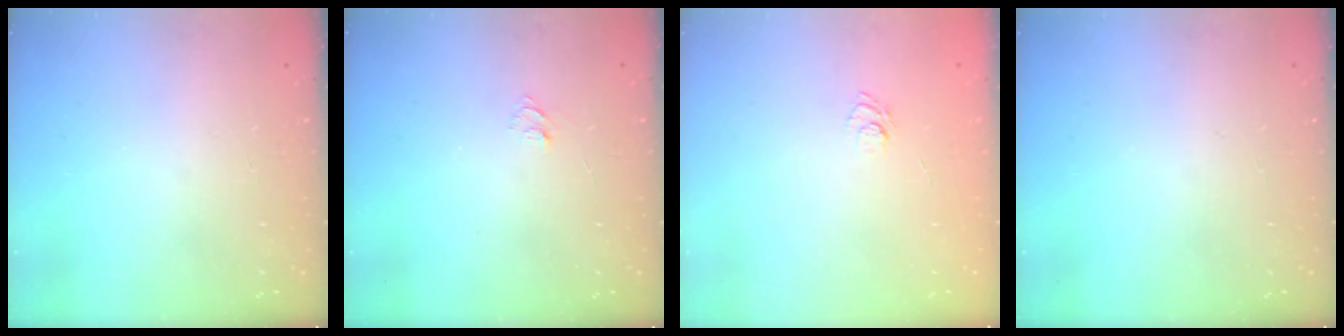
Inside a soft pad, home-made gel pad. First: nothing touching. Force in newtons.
{"total": 3.9, "press": 3.9, "slide": 0.4}
{"total": 4.7, "press": 4.5, "slide": 1.4}
{"total": 0.0}